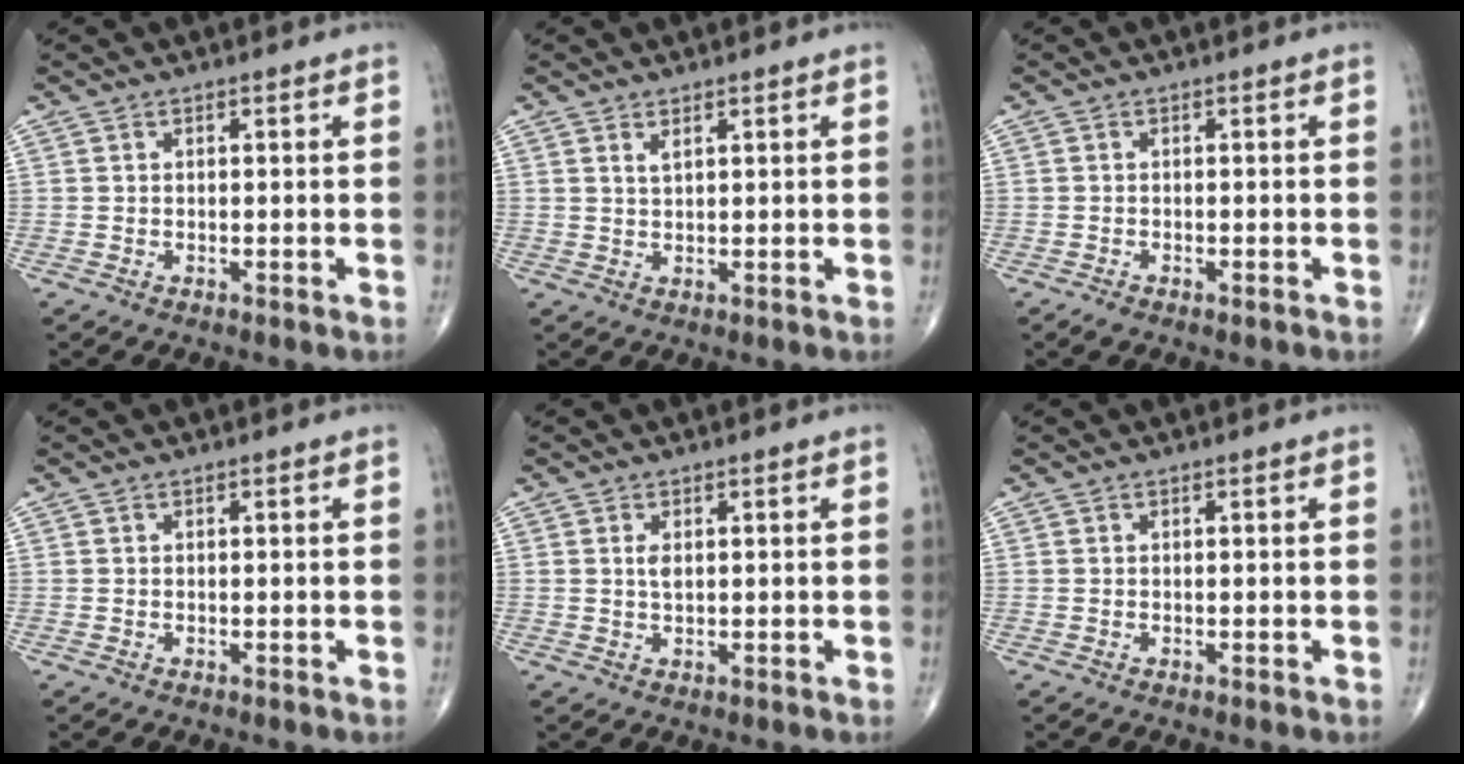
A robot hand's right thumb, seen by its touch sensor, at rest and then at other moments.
{"total": 1.5, "force": [0.9, 0.5, 1.0], "torque": [-0.019, -0.004, 0.021]}
{"total": 1.5, "force": [-1.0, 0.7, 0.9], "torque": [-0.020, 0.004, -0.016]}
{"total": 0.0}
{"total": 1.8, "force": [0.5, 0.9, 1.5], "torque": [-0.028, -0.003, 0.011]}
{"total": 0.0}